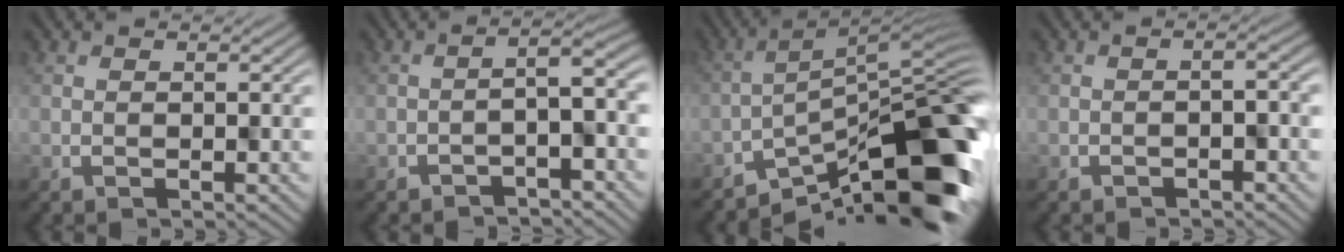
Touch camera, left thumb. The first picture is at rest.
{"total": 4.4, "force": [-2.7, 0.9, 3.4], "torque": [-0.039, 0.006, -0.047]}
{"total": 13.8, "force": [-8.1, 3.6, 10.5], "torque": [-0.149, 0.006, -0.147]}
{"total": 1.7, "force": [-1.3, 0.4, 1.0], "torque": [-0.017, 0.002, -0.017]}